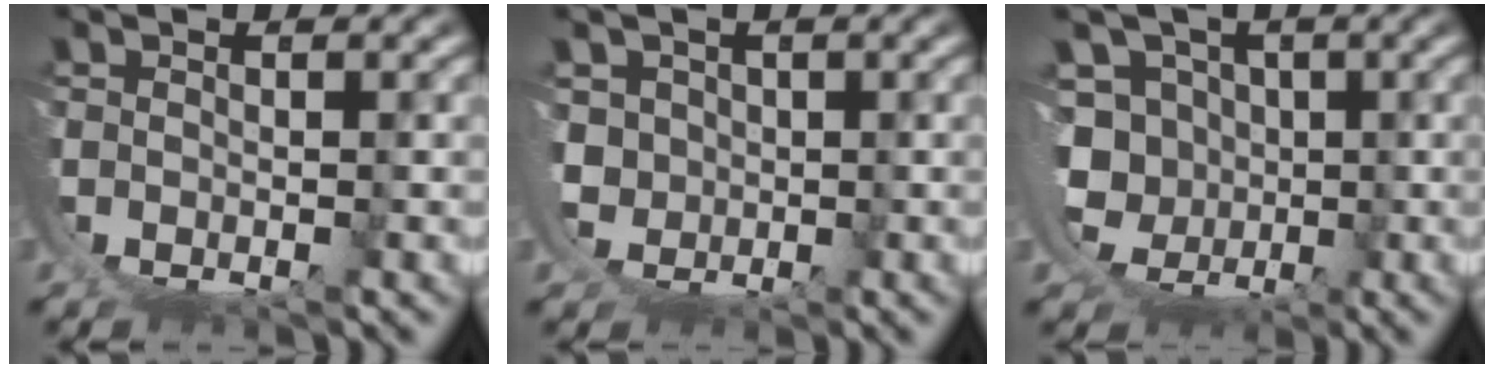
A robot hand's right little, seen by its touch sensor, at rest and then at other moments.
{"total": 5.1, "force": [1.4, 4.9, 0.4], "torque": [-0.033, -0.019, 0.018]}
{"total": 10.5, "force": [1.4, 9.9, 3.2], "torque": [-0.115, -0.050, 0.022]}